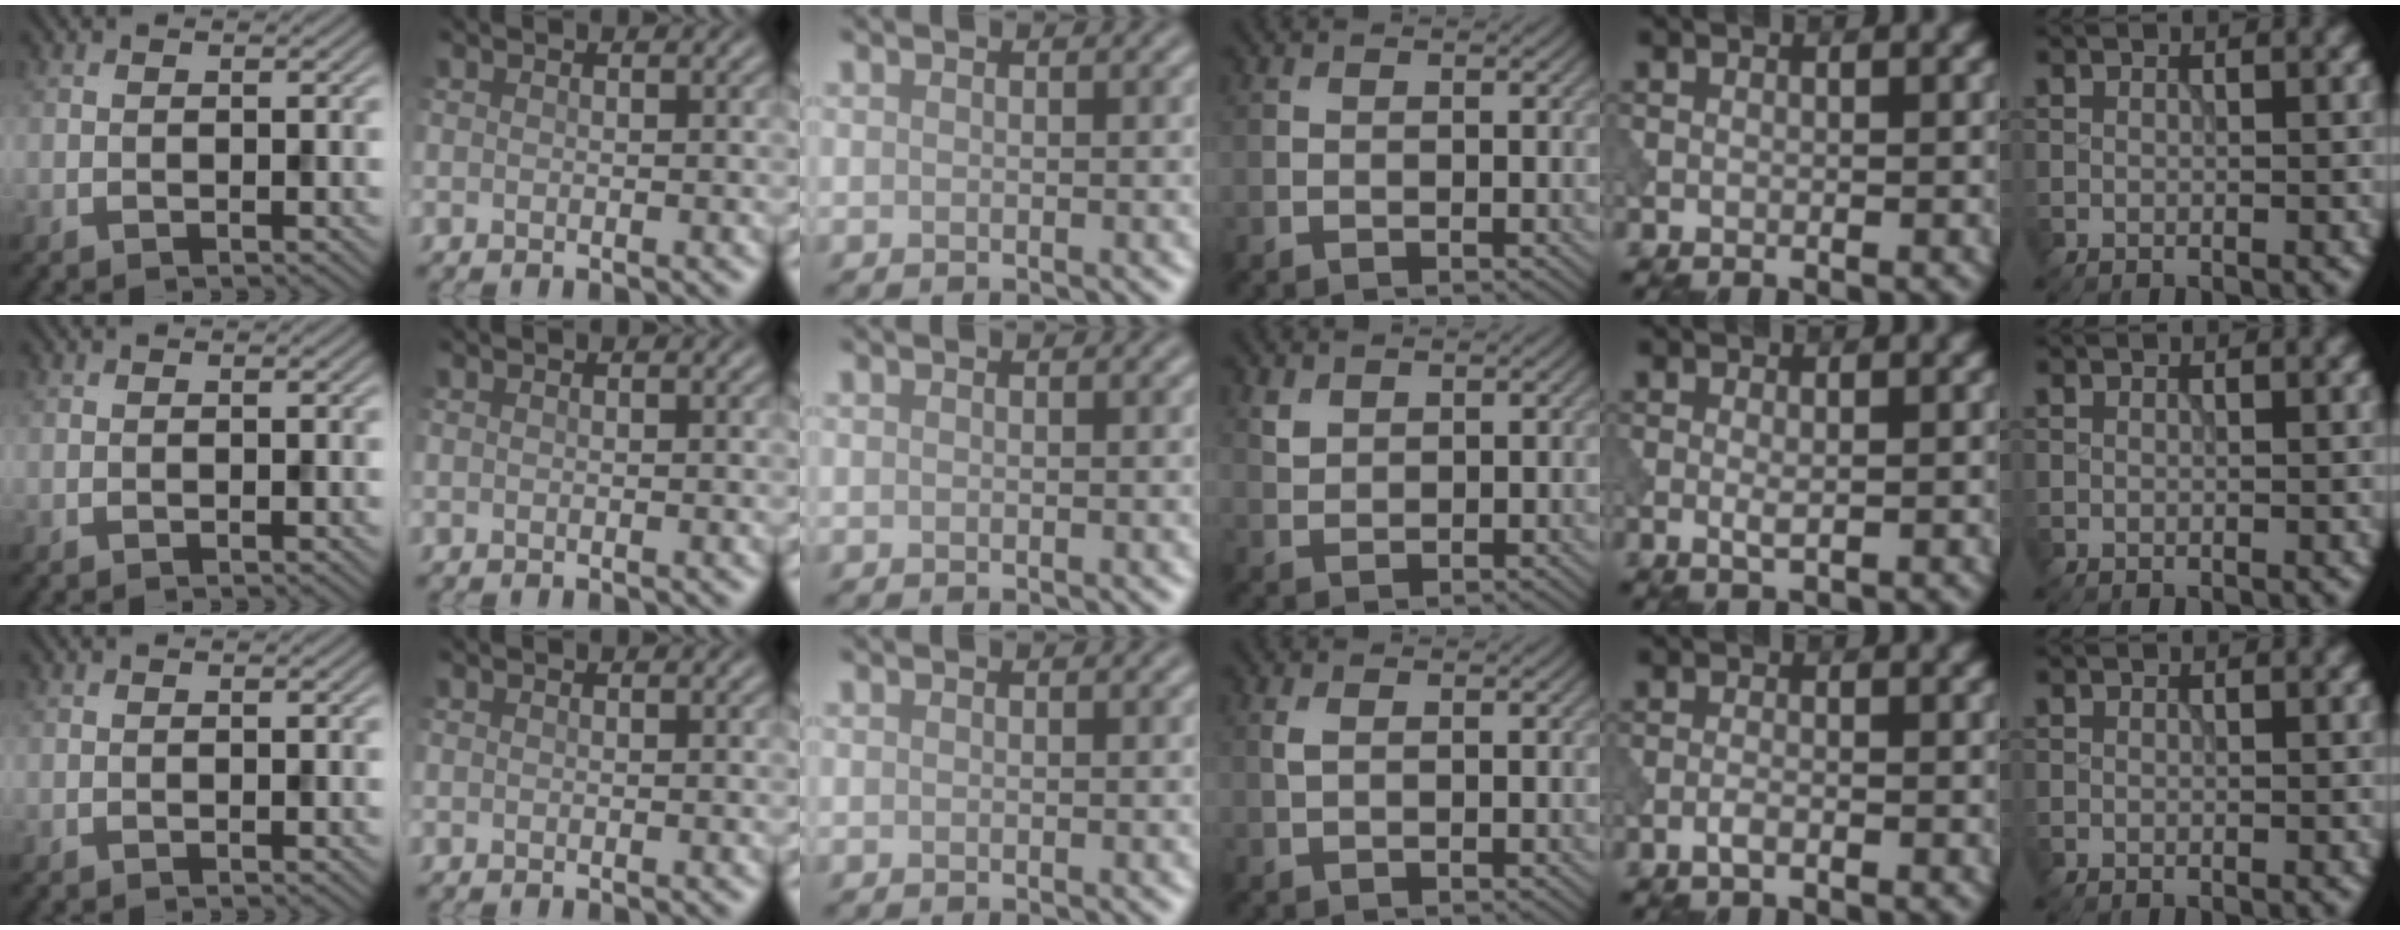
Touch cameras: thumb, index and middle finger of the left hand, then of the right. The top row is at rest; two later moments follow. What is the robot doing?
{"motion": "dispense", "object": "pipette"}